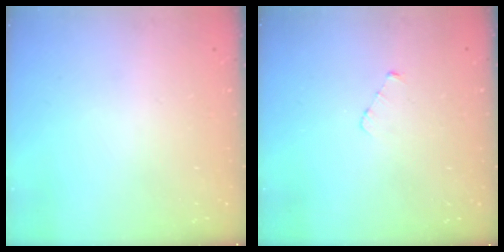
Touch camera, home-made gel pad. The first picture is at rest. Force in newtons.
{"total": 2.5, "press": 2.5, "slide": 0.2}